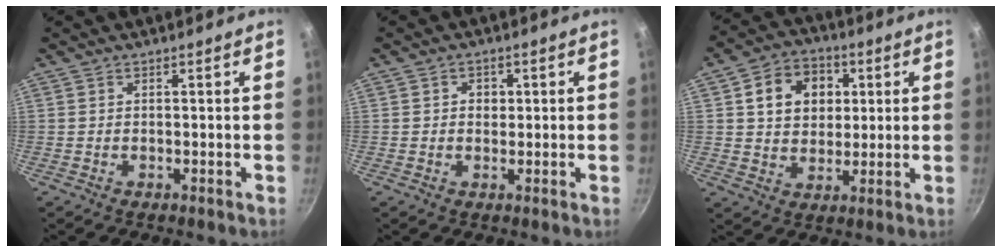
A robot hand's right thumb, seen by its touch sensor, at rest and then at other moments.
{"total": 2.5, "force": [0.4, 2.2, 1.2], "torque": [-0.005, 0.000, 0.003]}
{"total": 11.6, "force": [3.1, 9.2, 6.3], "torque": [-0.073, 0.007, 0.046]}